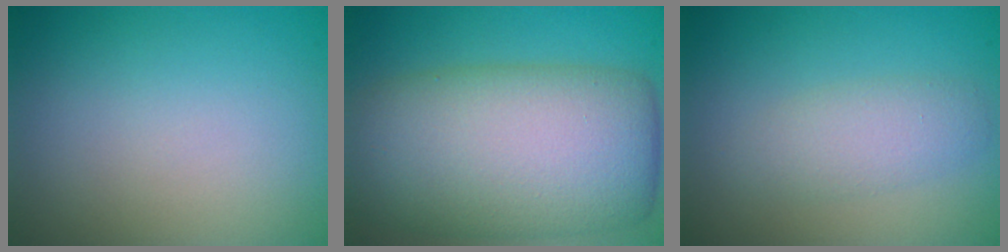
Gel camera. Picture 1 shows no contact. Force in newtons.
{"total": 13.2, "press": 13.2, "slide": 0.4}
{"total": 2.7, "press": 2.7, "slide": 0.2}